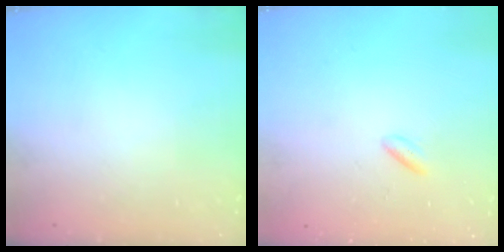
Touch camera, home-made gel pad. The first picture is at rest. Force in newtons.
{"total": 1.8, "press": 1.6, "slide": 0.9}